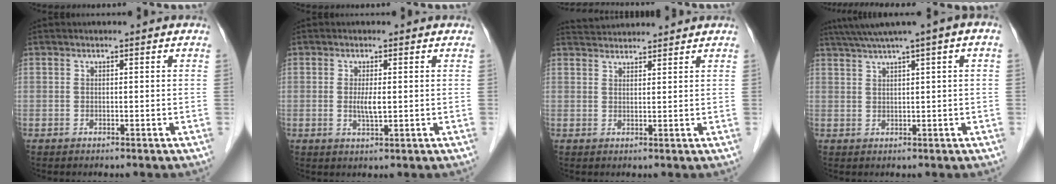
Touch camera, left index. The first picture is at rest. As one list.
[{"total": 2.5, "force": [0.1, 0.4, 2.4], "torque": [-0.052, -0.004, 0.003]}, {"total": 5.0, "force": [5.0, 0.2, 0.6], "torque": [-0.016, 0.036, 0.081]}, {"total": 6.8, "force": [4.0, -0.4, 5.5], "torque": [-0.092, 0.033, 0.066]}]